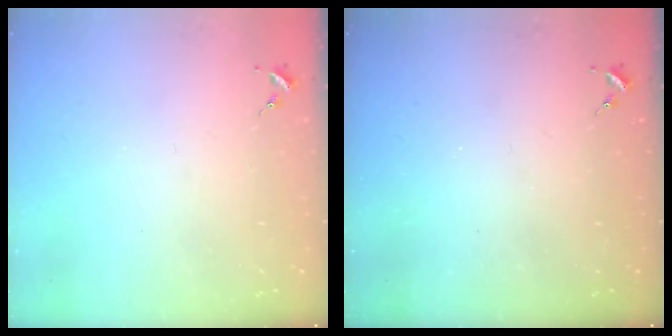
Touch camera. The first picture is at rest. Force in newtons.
{"total": 0.0}